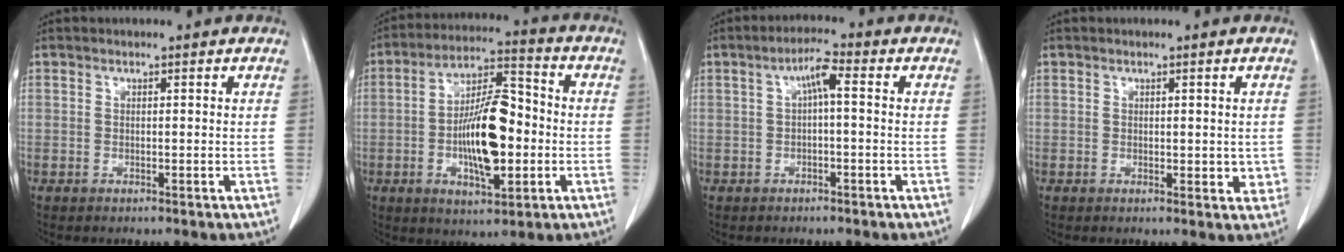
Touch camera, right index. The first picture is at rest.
{"total": 13.6, "force": [-1.9, 4.4, 12.7], "torque": [-0.229, 0.012, -0.030]}
{"total": 3.8, "force": [0.5, 0.6, 3.7], "torque": [-0.065, 0.016, 0.006]}
{"total": 3.0, "force": [0.1, 1.6, 2.5], "torque": [-0.022, -0.003, 0.004]}